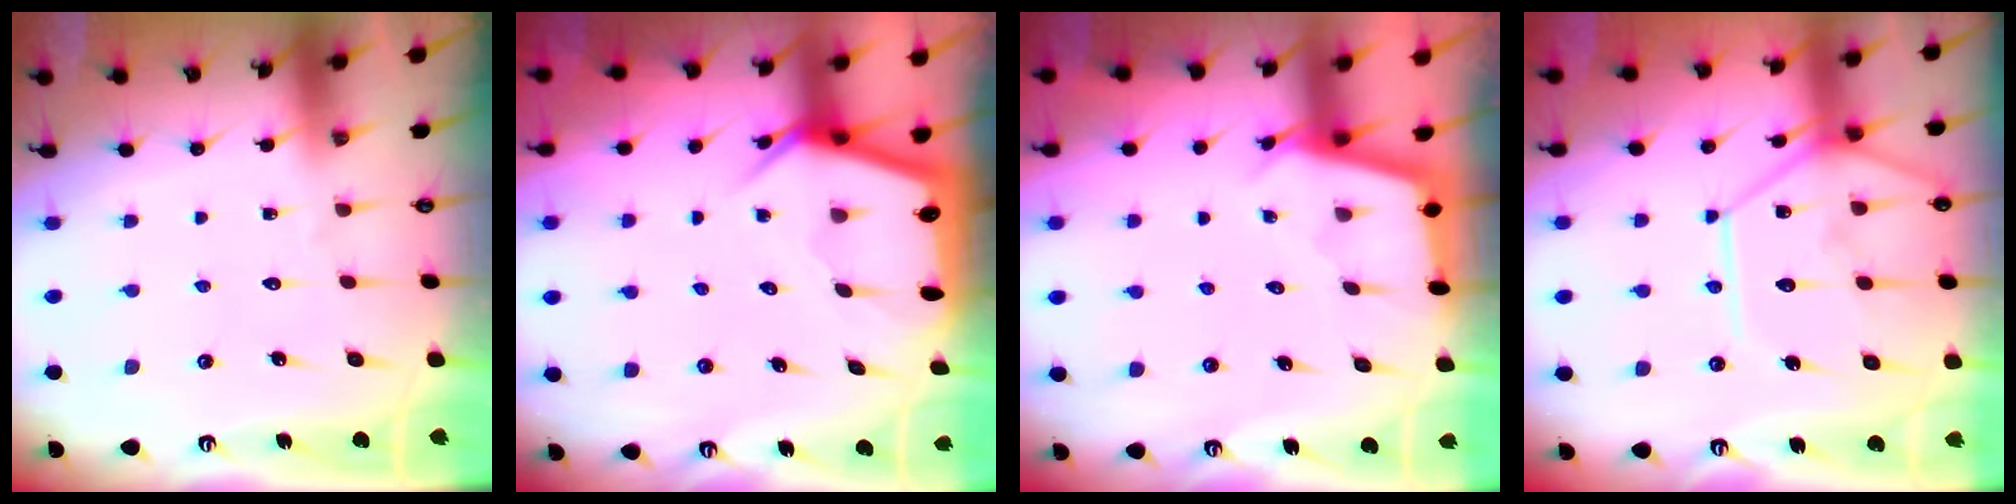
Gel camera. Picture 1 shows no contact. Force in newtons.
{"total": 6.0, "press": 6.0, "slide": 0.5}
{"total": 2.8, "press": 2.8, "slide": 0.3}
{"total": 14.7, "press": 14.7, "slide": 1.5}